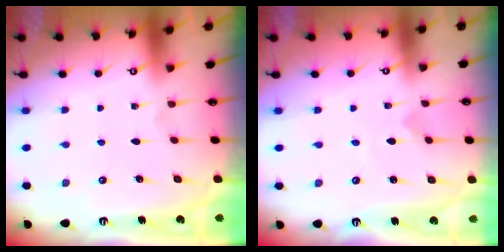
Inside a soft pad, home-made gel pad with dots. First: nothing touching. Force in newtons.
{"total": 0.0}